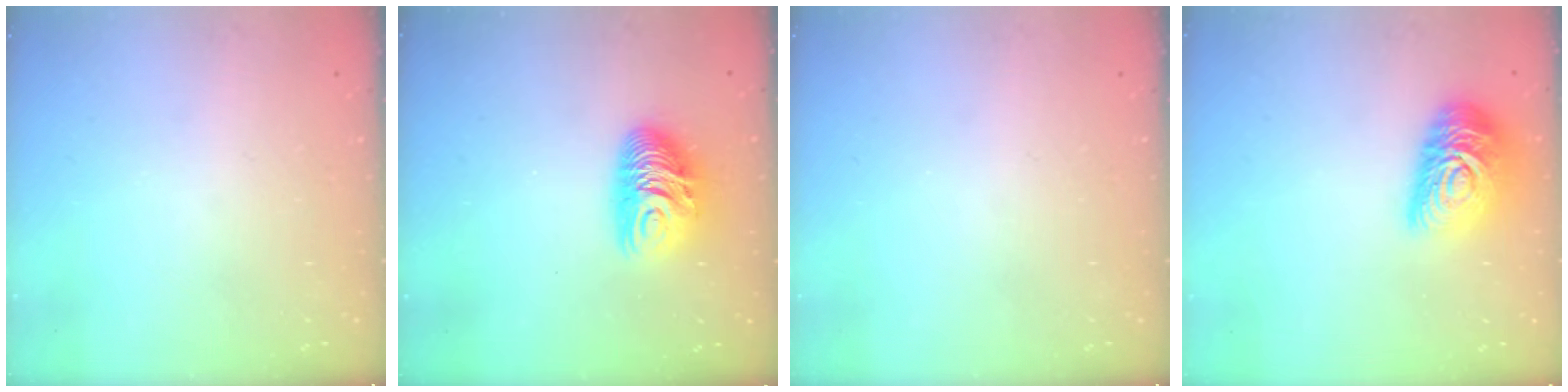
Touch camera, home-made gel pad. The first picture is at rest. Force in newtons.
{"total": 10.5, "press": 10.5, "slide": 0.8}
{"total": 0.0}
{"total": 16.1, "press": 16.0, "slide": 0.9}